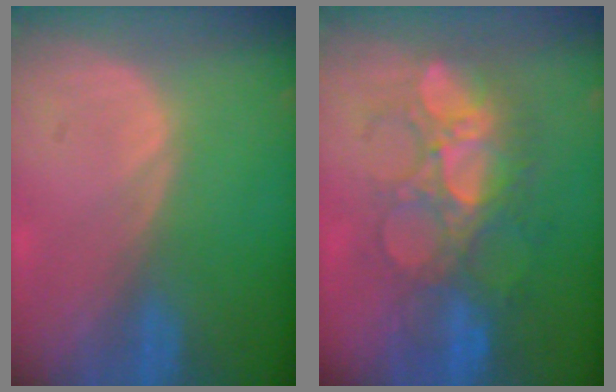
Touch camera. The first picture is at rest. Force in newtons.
{"total": 8.8, "press": 8.6, "slide": 1.6}